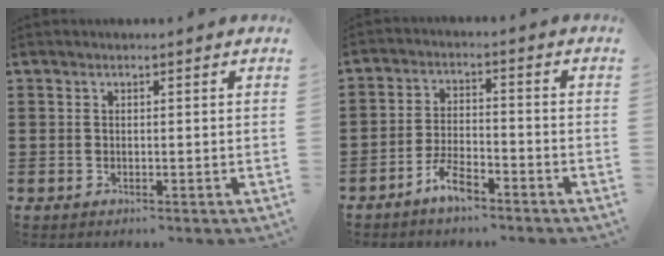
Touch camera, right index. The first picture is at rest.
{"total": 4.9, "force": [-3.8, 1.5, 2.8], "torque": [-0.068, 0.005, -0.076]}